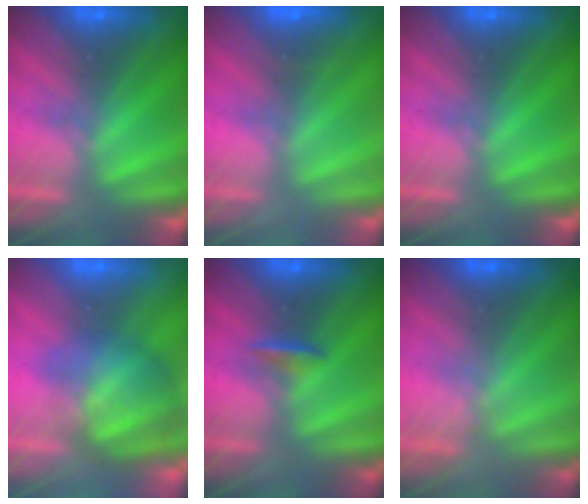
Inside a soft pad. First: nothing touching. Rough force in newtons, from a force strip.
{"total": 1.8}
{"total": 0.0}
{"total": 3.6}
{"total": 1.5}
{"total": 1.3}